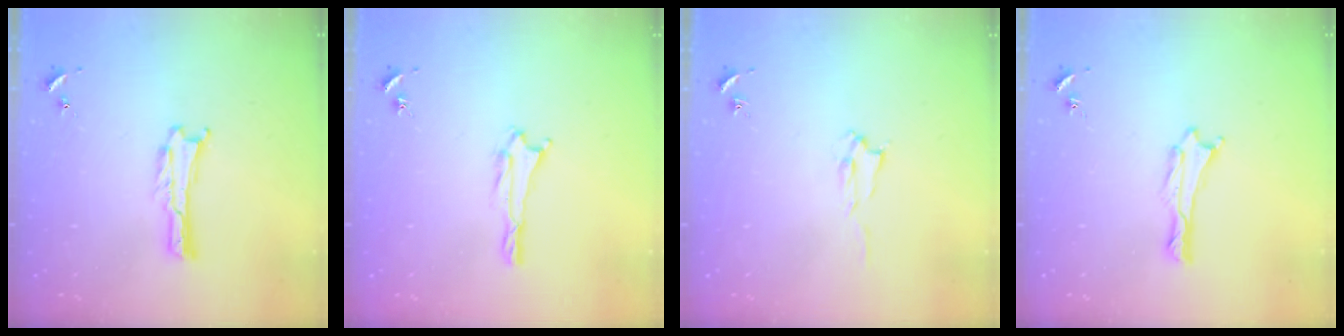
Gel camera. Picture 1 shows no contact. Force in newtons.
{"total": 1.0, "press": 1.0, "slide": 0.1}
{"total": 1.4, "press": 1.4, "slide": 0.2}
{"total": 0.0}